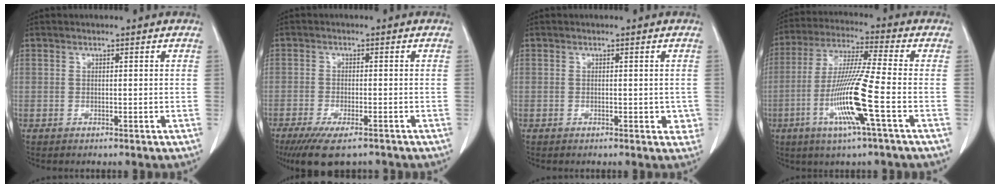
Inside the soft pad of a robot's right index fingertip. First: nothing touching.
{"total": 8.8, "force": [-6.6, 2.1, 5.4], "torque": [-0.085, -0.017, -0.104]}
{"total": 2.2, "force": [-0.4, 1.3, 1.8], "torque": [-0.011, 0.001, -0.004]}
{"total": 13.2, "force": [-4.3, -0.9, 12.4], "torque": [-0.250, -0.016, -0.089]}